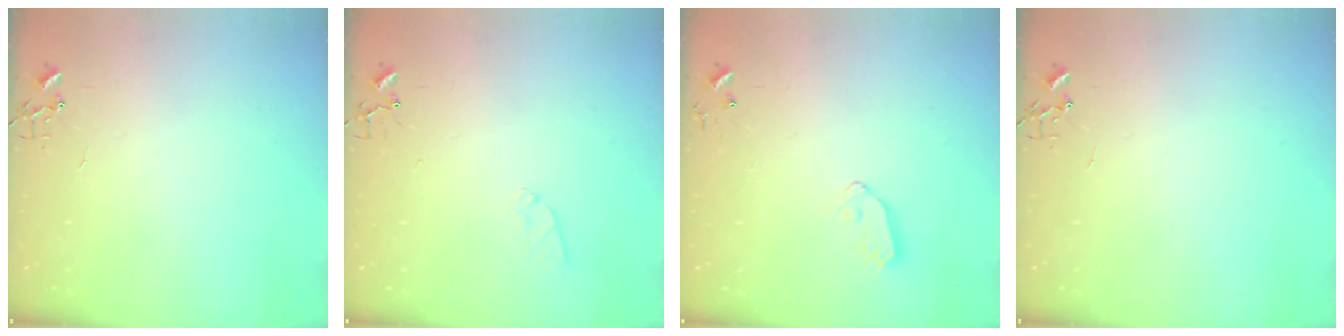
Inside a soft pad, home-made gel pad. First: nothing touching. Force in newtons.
{"total": 5.7, "press": 5.7, "slide": 0.6}
{"total": 6.8, "press": 6.8, "slide": 0.4}
{"total": 0.0}